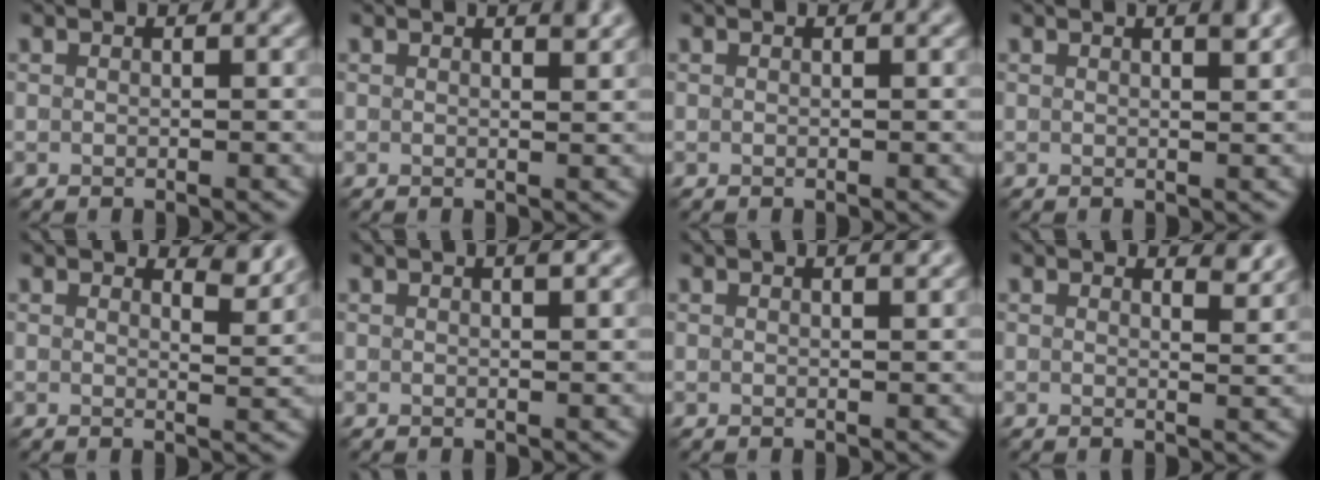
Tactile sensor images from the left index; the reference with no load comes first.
{"total": 1.0, "force": [0.8, 0.2, 0.6], "torque": [-0.004, 0.001, 0.011]}
{"total": 0.0}
{"total": 1.3, "force": [0.8, 0.3, 1.0], "torque": [-0.008, 0.003, 0.010]}
{"total": 2.1, "force": [1.9, 0.4, 0.8], "torque": [-0.011, -0.009, 0.025]}
{"total": 0.8, "force": [0.5, 0.1, 0.7], "torque": [-0.010, 0.001, 0.007]}
{"total": 0.7, "force": [0.6, 0.1, 0.4], "torque": [-0.003, 0.001, 0.008]}
{"total": 1.7, "force": [1.6, 0.3, 0.7], "torque": [-0.007, -0.007, 0.019]}